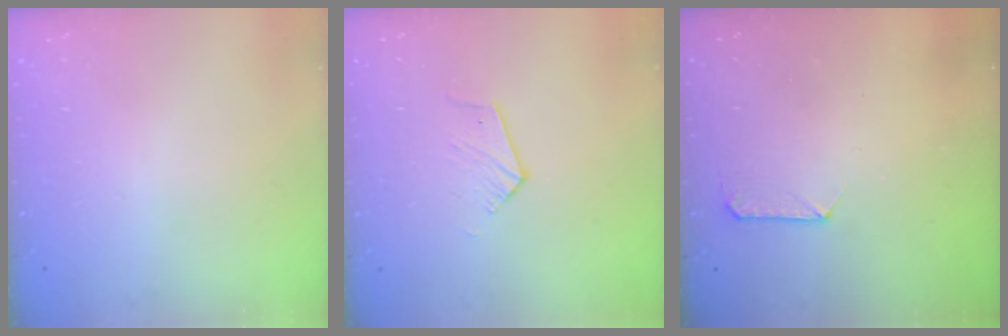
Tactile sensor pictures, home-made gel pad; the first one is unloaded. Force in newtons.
{"total": 4.1, "press": 4.1, "slide": 0.4}
{"total": 7.4, "press": 7.4, "slide": 0.6}